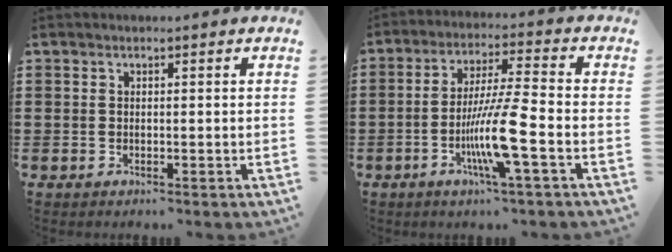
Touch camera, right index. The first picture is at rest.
{"total": 10.1, "force": [-3.6, 0.2, 9.4], "torque": [-0.189, -0.015, -0.074]}